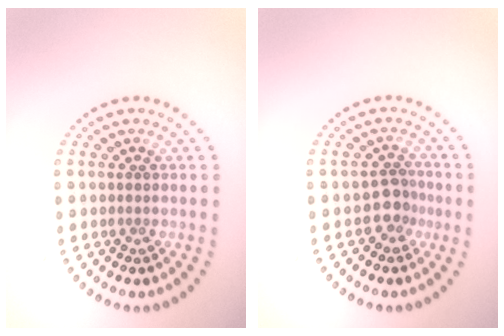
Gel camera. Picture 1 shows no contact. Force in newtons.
{"total": 2.2, "press": 1.7, "slide": 1.4}